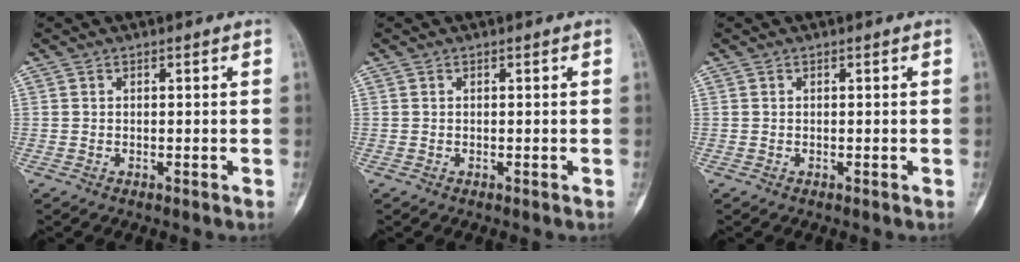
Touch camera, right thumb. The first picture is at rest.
{"total": 0.0}
{"total": 0.0}